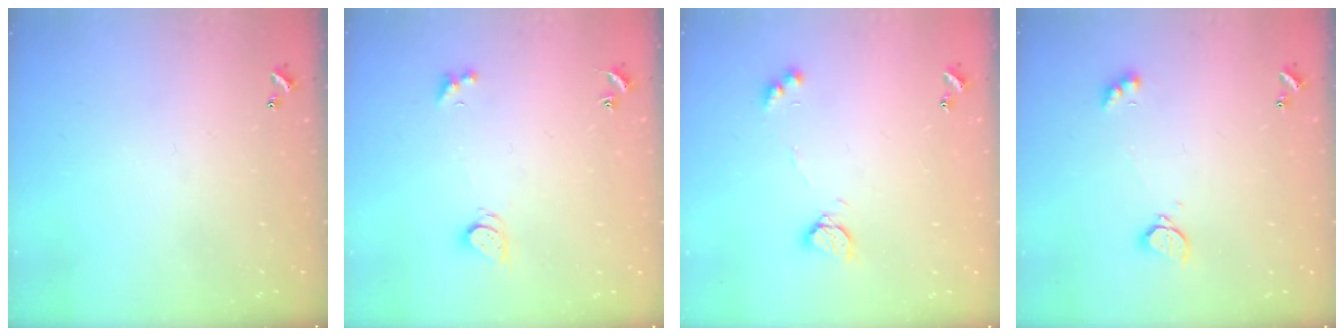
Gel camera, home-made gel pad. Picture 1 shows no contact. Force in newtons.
{"total": 2.8, "press": 2.7, "slide": 0.5}
{"total": 6.2, "press": 6.2, "slide": 0.6}
{"total": 2.6, "press": 2.5, "slide": 0.7}